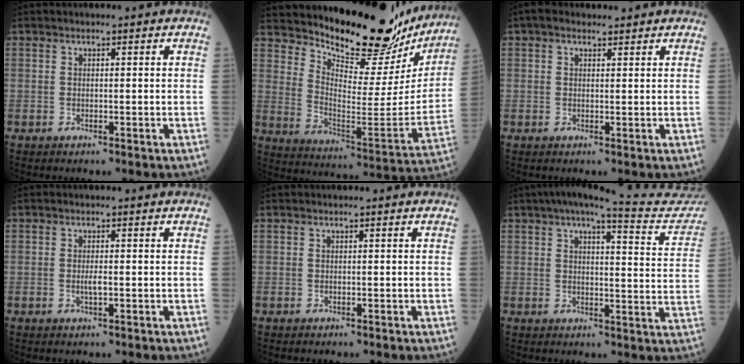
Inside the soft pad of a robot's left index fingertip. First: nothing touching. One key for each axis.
{"total": 22.1, "fx": 20.1, "fy": 5.6, "fz": 7.0, "tx": -0.105, "ty": -0.064, "tz": 0.274}
{"total": 2.5, "fx": 1.9, "fy": 1.2, "fz": 1.3, "tx": -0.030, "ty": 0.023, "tz": 0.030}
{"total": 1.2, "fx": -0.2, "fy": 0.2, "fz": 1.2, "tx": -0.026, "ty": -0.002, "tz": -0.002}
{"total": 0.0}
{"total": 18.5, "fx": 16.6, "fy": 2.4, "fz": 7.9, "tx": -0.097, "ty": -0.013, "tz": 0.187}